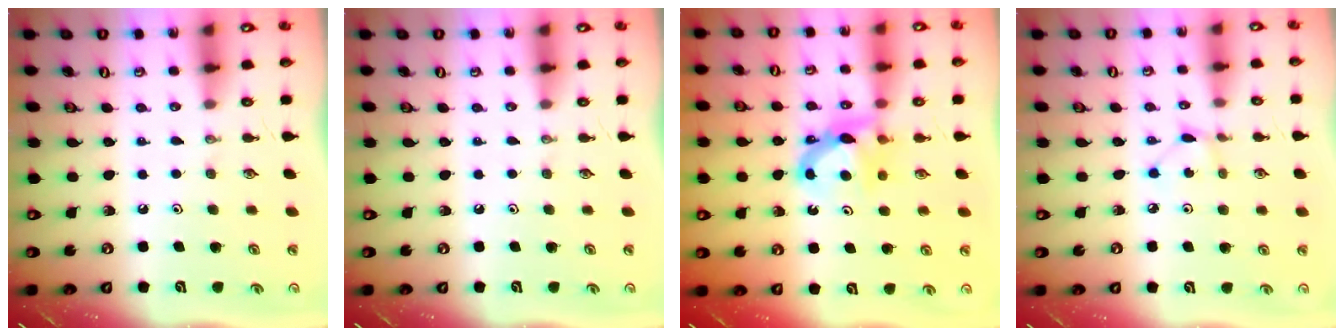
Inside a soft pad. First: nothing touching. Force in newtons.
{"total": 0.0}
{"total": 7.9, "press": 7.8, "slide": 0.5}
{"total": 1.5, "press": 1.5, "slide": 0.1}